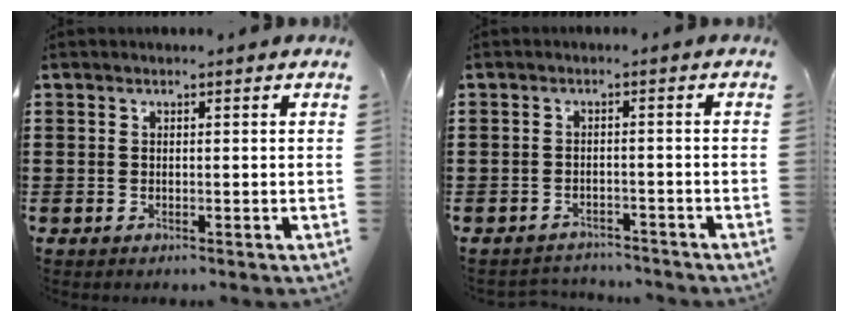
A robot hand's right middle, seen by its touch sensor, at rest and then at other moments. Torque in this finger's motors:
{"motor_torque": [-0.17, 0.23, -0.14, -0.06]}